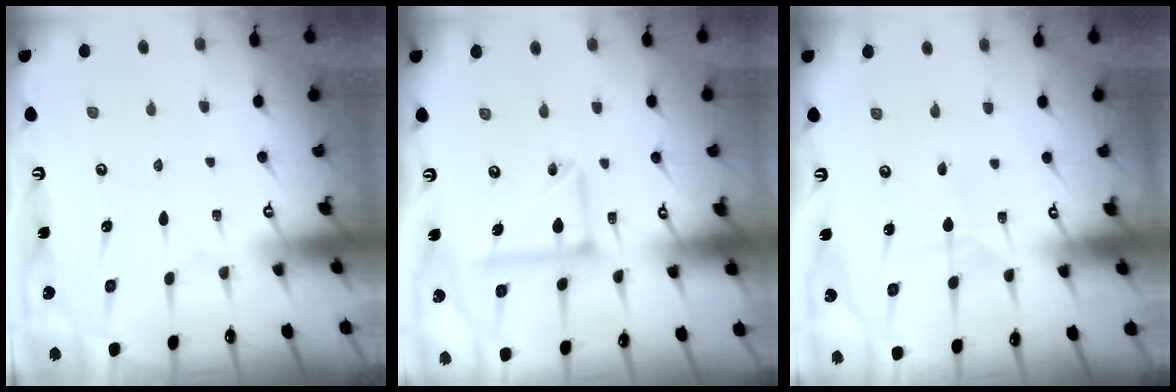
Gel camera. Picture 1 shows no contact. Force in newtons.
{"total": 10.7, "press": 10.7, "slide": 1.4}
{"total": 1.6, "press": 1.6, "slide": 0.0}